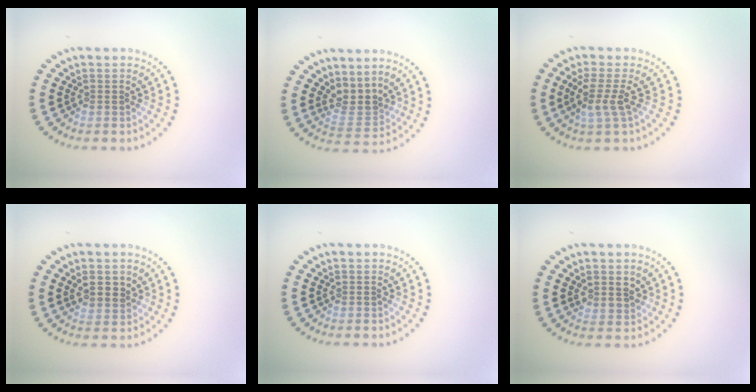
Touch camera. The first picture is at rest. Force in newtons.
{"total": 2.8, "press": 1.9, "slide": 2.0}
{"total": 2.5, "press": 1.9, "slide": 1.7}
{"total": 2.3, "press": 2.2, "slide": 0.8}
{"total": 0.0}
{"total": 1.9, "press": 1.7, "slide": 0.8}